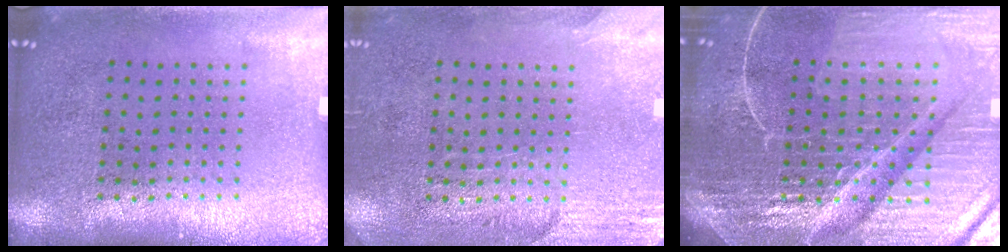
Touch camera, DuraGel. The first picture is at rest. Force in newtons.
{"total": 2.8, "press": 2.4, "slide": 1.3}
{"total": 6.8, "press": 6.0, "slide": 3.3}